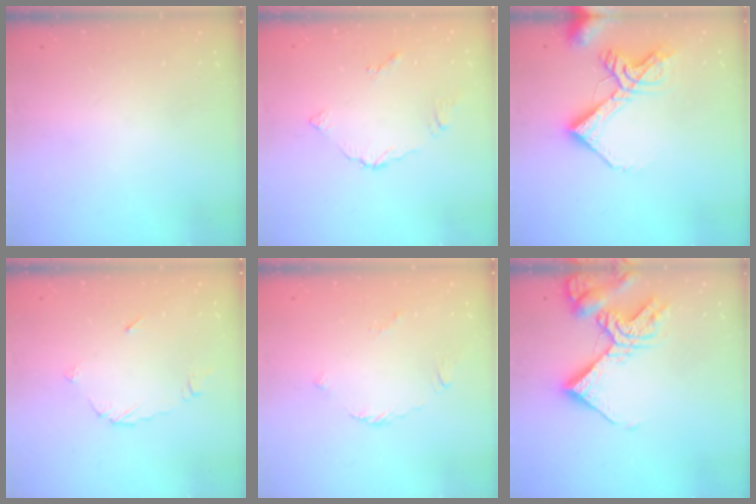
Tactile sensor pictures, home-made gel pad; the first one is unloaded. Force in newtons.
{"total": 5.1, "press": 5.1, "slide": 0.6}
{"total": 13.1, "press": 13.0, "slide": 1.7}
{"total": 5.9, "press": 5.9, "slide": 0.3}
{"total": 2.2, "press": 2.2, "slide": 0.6}
{"total": 13.5, "press": 13.4, "slide": 1.5}